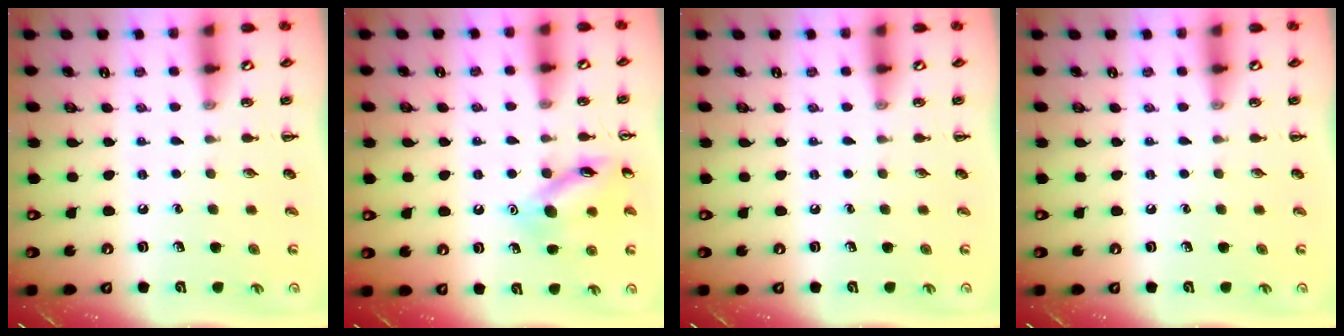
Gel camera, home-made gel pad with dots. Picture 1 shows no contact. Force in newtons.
{"total": 12.0, "press": 11.9, "slide": 0.9}
{"total": 0.0}
{"total": 0.0}